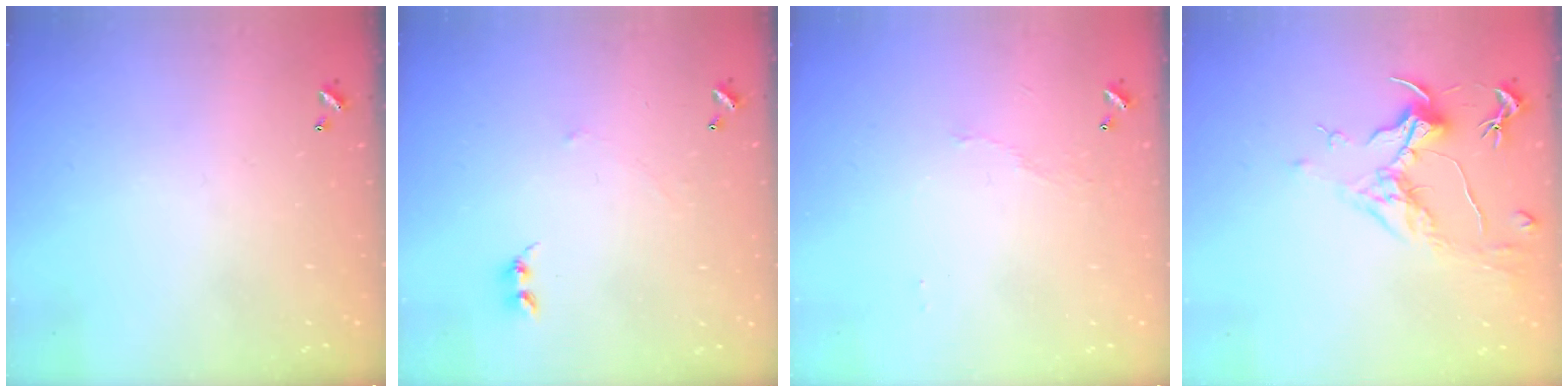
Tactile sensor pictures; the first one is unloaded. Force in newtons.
{"total": 2.3, "press": 2.3, "slide": 0.3}
{"total": 2.9, "press": 2.8, "slide": 0.6}
{"total": 1.5, "press": 1.3, "slide": 0.8}